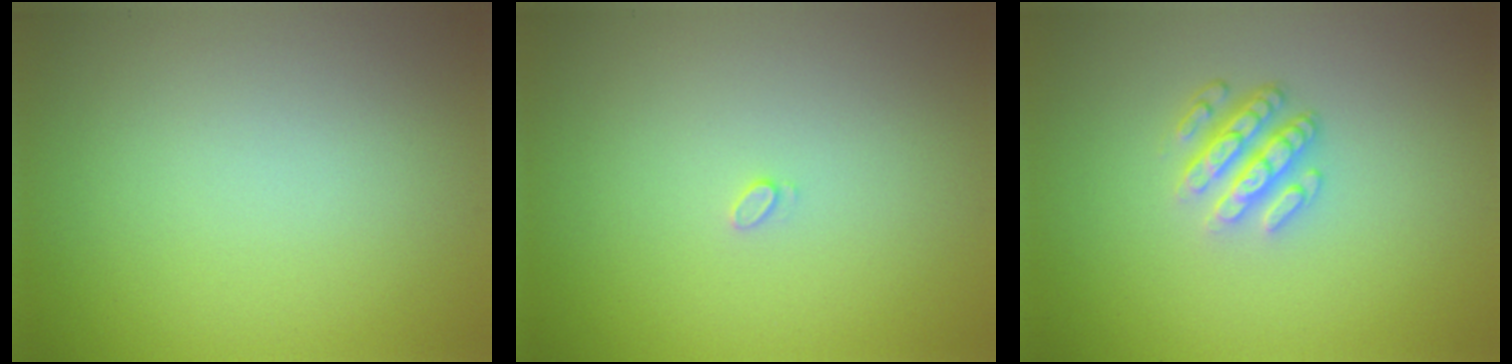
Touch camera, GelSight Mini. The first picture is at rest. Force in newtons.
{"total": 0.6, "press": 0.6, "slide": 0.1}
{"total": 3.6, "press": 2.6, "slide": 2.5}